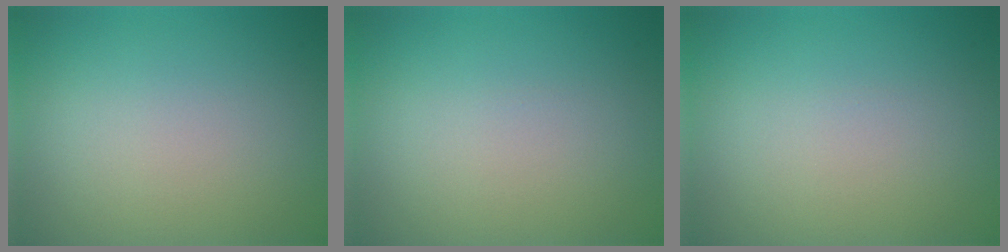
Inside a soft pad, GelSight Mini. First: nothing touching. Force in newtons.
{"total": 0.0}
{"total": 0.0}